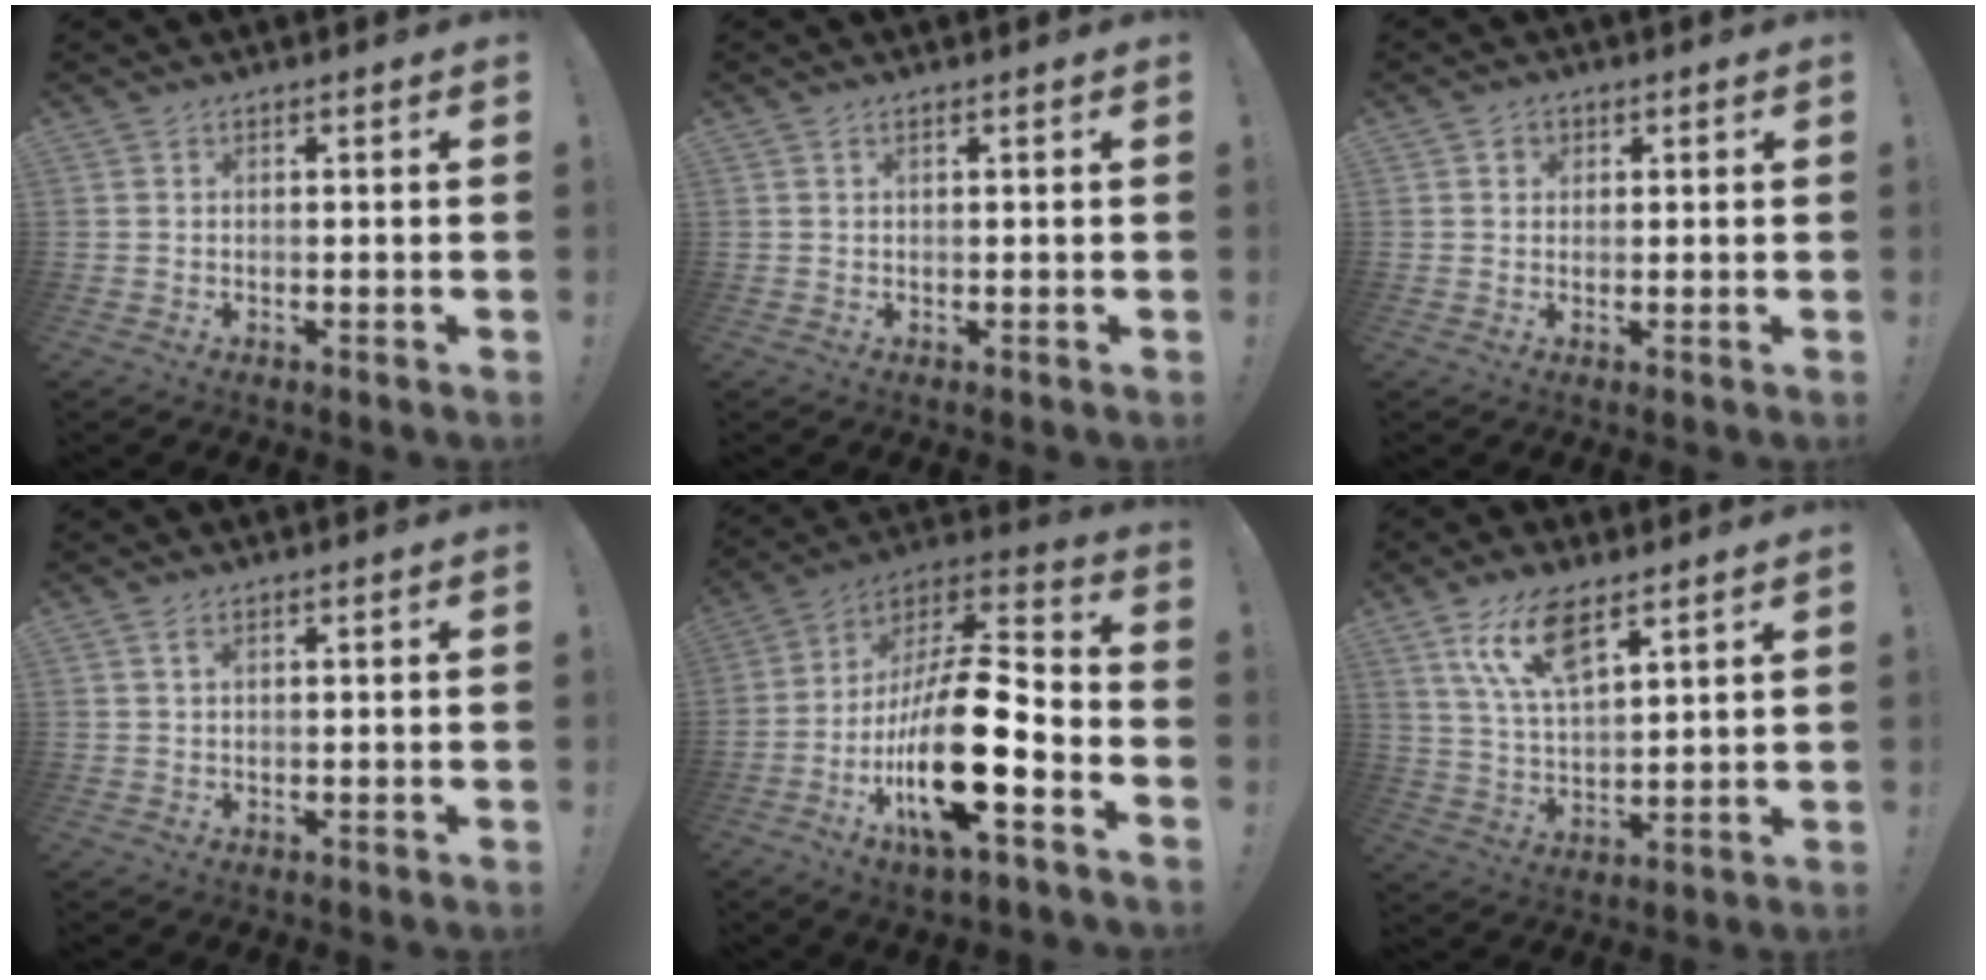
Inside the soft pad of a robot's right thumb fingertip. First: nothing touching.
{"total": 0.9, "force": [0.7, 0.2, 0.6], "torque": [-0.003, -0.003, 0.012]}
{"total": 2.2, "force": [1.1, 1.7, 0.6], "torque": [0.002, -0.005, 0.018]}
{"total": 1.8, "force": [0.9, 0.8, 1.3], "torque": [-0.020, -0.001, 0.015]}
{"total": 23.7, "force": [-8.1, 6.8, 21.2], "torque": [-0.407, 0.027, -0.139]}
{"total": 13.0, "force": [8.1, 4.9, 8.9], "torque": [-0.171, -0.023, 0.148]}